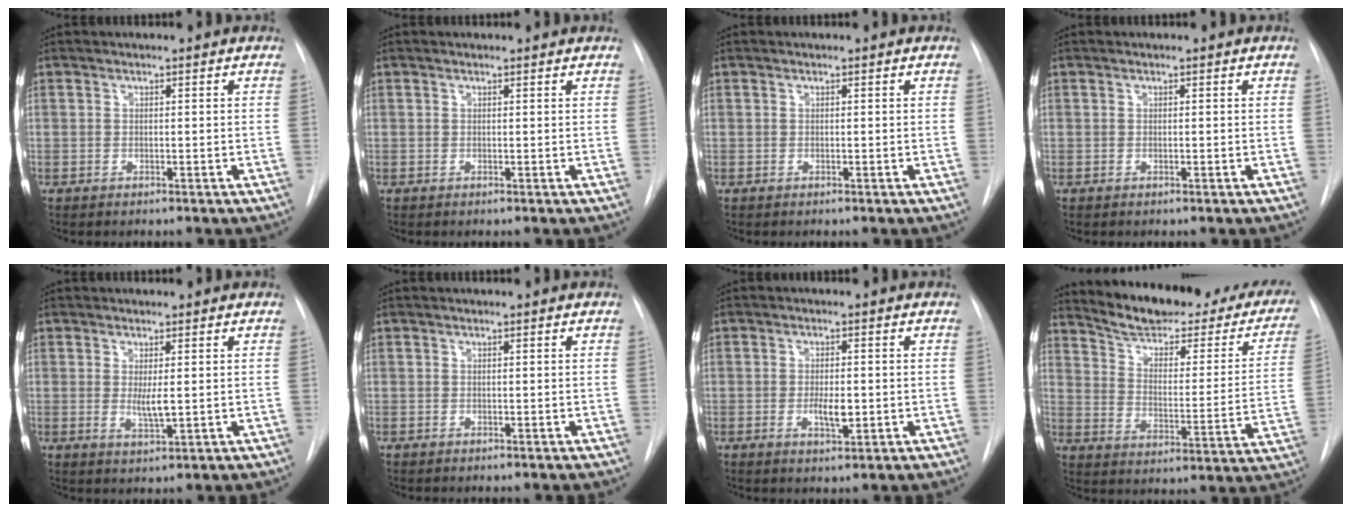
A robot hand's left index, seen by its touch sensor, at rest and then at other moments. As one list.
[{"total": 1.3, "force": [1.3, 0.1, 0.1], "torque": [-0.011, 0.010, 0.015]}, {"total": 0.0}, {"total": 0.0}, {"total": 2.8, "force": [0.3, 0.5, 2.7], "torque": [-0.054, -0.009, 0.011]}, {"total": 0.0}, {"total": 3.5, "force": [-0.6, 1.2, 3.2], "torque": [-0.057, -0.003, -0.007]}, {"total": 26.2, "force": [22.4, 7.1, 11.6], "torque": [-0.152, -0.039, 0.280]}]